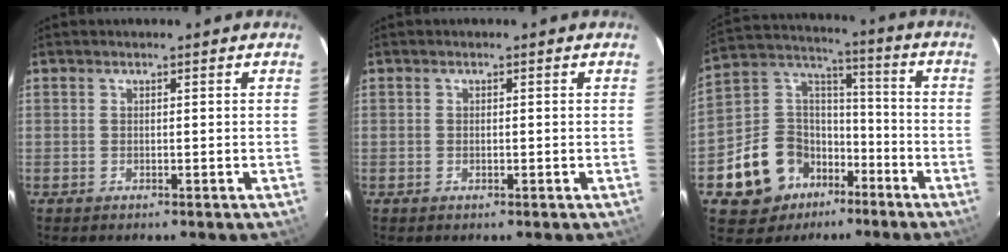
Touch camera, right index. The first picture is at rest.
{"total": 0.7, "force": [-0.1, 0.3, 0.6], "torque": [-0.011, 0.002, -0.001]}
{"total": 14.5, "force": [-7.8, 11.1, 5.2], "torque": [-0.130, 0.043, -0.111]}